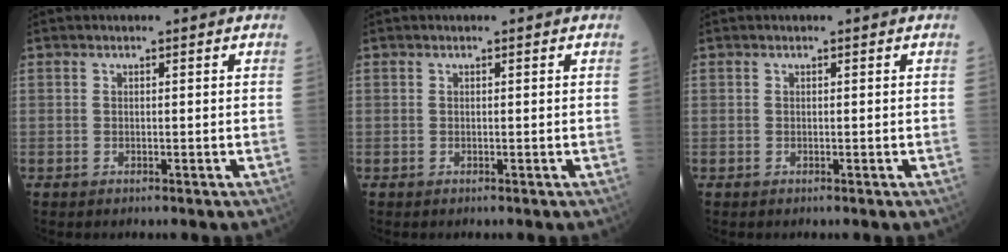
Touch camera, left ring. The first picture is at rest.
{"total": 0.0}
{"total": 0.0}